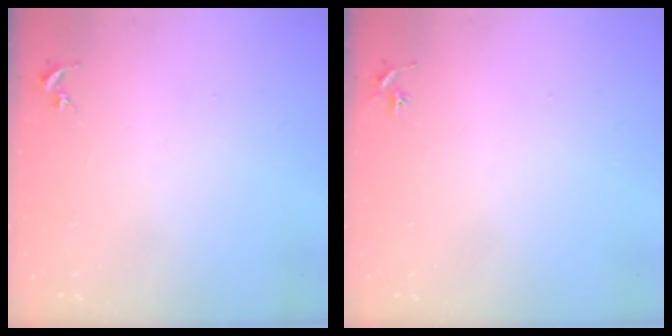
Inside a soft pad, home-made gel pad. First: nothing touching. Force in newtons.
{"total": 2.9, "press": 2.9, "slide": 0.3}